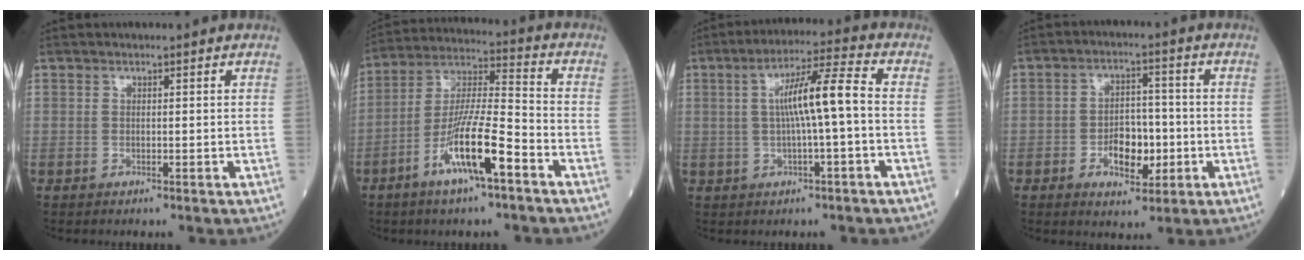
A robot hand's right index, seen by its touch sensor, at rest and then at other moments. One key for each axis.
{"total": 12.9, "fx": -6.2, "fy": 1.4, "fz": 11.2, "tx": -0.217, "ty": -0.006, "tz": -0.116}
{"total": 8.5, "fx": 0.1, "fy": 0.1, "fz": 8.5, "tx": -0.149, "ty": 0.020, "tz": -0.001}
{"total": 7.0, "fx": -1.9, "fy": 3.7, "fz": 5.6, "tx": -0.094, "ty": 0.007, "tz": -0.027}